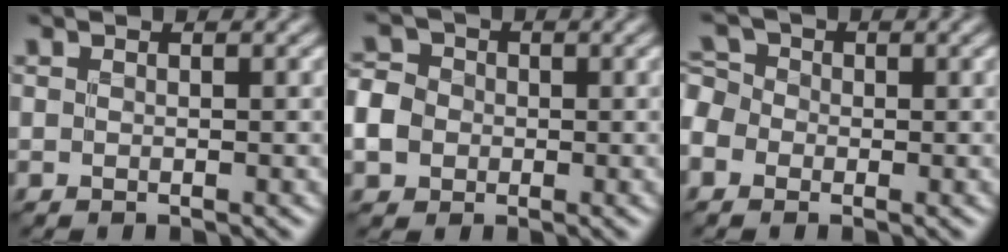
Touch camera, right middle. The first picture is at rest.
{"total": 4.4, "force": [-0.7, 3.8, 2.0], "torque": [-0.045, 0.005, -0.021]}
{"total": 3.6, "force": [-1.0, 3.1, 1.6], "torque": [-0.042, 0.016, -0.031]}